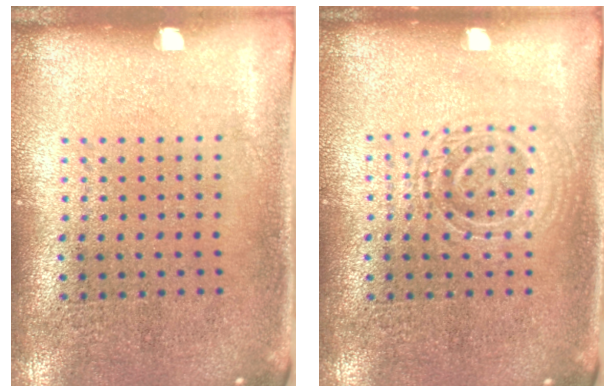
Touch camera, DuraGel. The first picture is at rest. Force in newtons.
{"total": 1.2, "press": 1.2, "slide": 0.3}